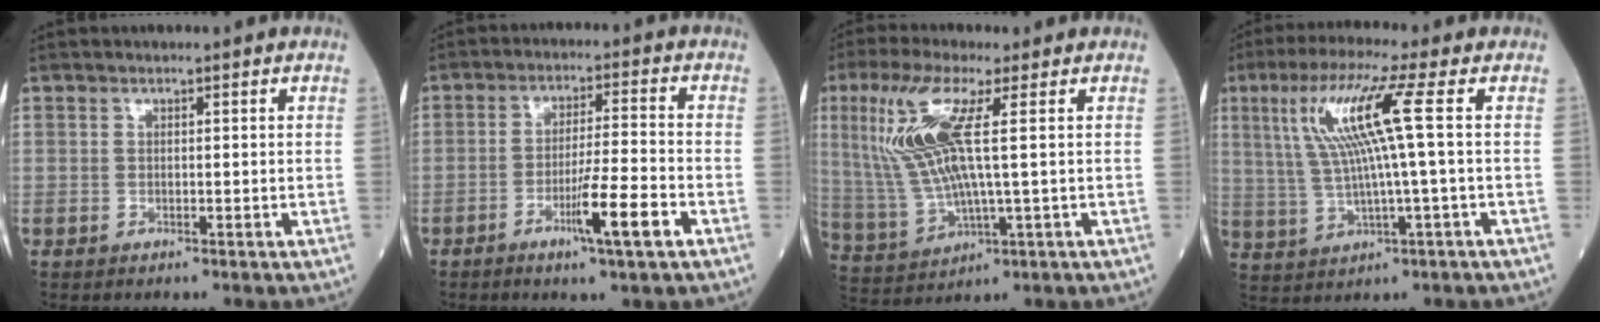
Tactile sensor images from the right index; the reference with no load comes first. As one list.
[{"total": 7.9, "force": [-3.6, -0.4, 7.0], "torque": [-0.121, -0.012, -0.062]}, {"total": 12.0, "force": [3.2, 1.7, 11.5], "torque": [-0.273, 0.007, 0.067]}, {"total": 10.7, "force": [2.6, -0.7, 10.4], "torque": [-0.211, 0.018, 0.054]}]